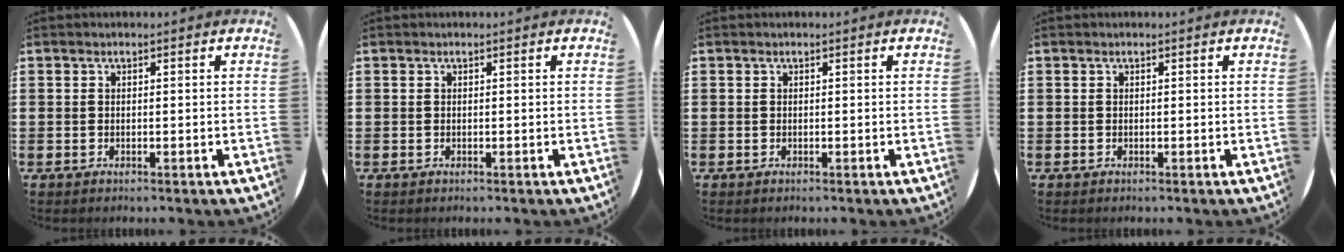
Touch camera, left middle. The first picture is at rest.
{"total": 0.0}
{"total": 0.0}
{"total": 0.0}